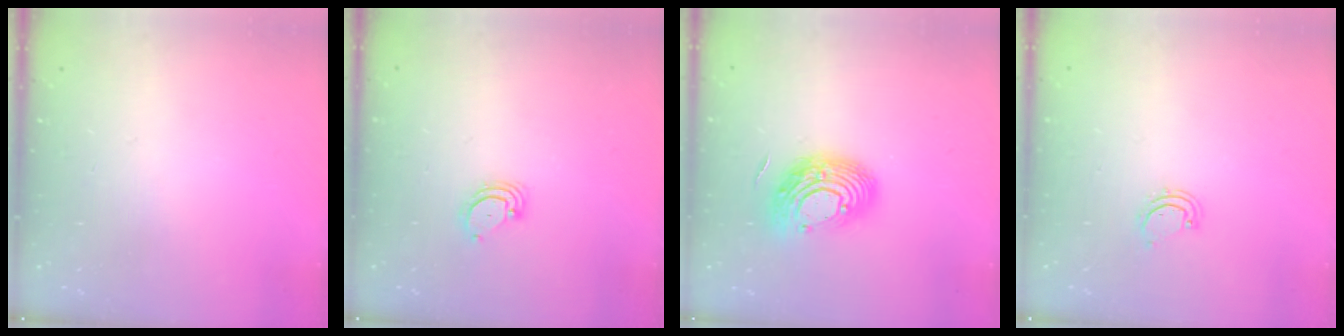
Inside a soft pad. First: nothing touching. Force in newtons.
{"total": 3.1, "press": 3.1, "slide": 0.3}
{"total": 14.5, "press": 14.5, "slide": 1.0}
{"total": 2.5, "press": 2.5, "slide": 0.3}